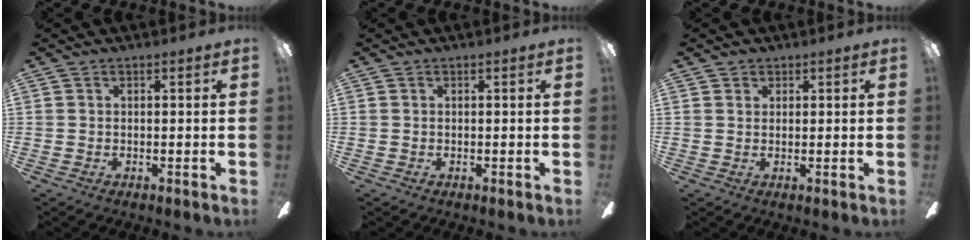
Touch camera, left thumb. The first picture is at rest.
{"total": 0.0}
{"total": 1.2, "force": [0.9, 0.8, 0.0], "torque": [0.007, -0.002, 0.015]}